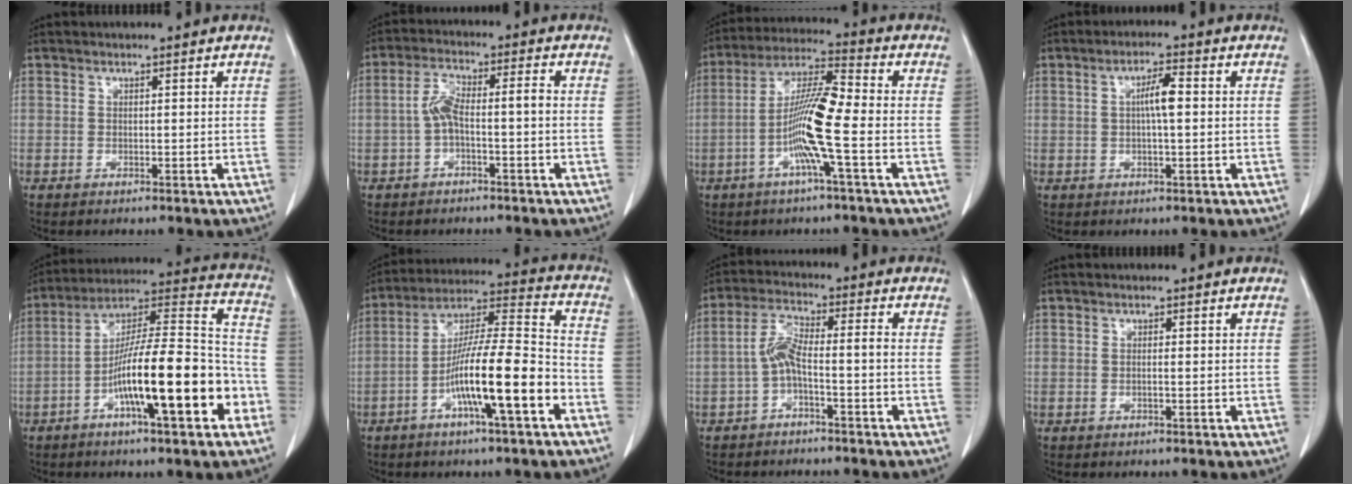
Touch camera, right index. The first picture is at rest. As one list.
[{"total": 6.0, "force": [-1.0, 1.7, 5.7], "torque": [-0.119, 0.031, -0.020]}, {"total": 11.3, "force": [-3.1, 0.2, 10.8], "torque": [-0.212, 0.006, -0.066]}, {"total": 4.5, "force": [0.4, 1.0, 4.4], "torque": [-0.084, 0.011, 0.008]}, {"total": 20.5, "force": [-7.1, 3.4, 18.9], "torque": [-0.299, 0.015, -0.115]}, {"total": 15.7, "force": [-5.9, 1.2, 14.5], "torque": [-0.259, 0.005, -0.103]}, {"total": 6.0, "force": [-1.9, 1.3, 5.5], "torque": [-0.118, 0.024, -0.038]}, {"total": 0.8, "force": [-0.1, 0.2, 0.8], "torque": [-0.018, 0.001, -0.001]}]